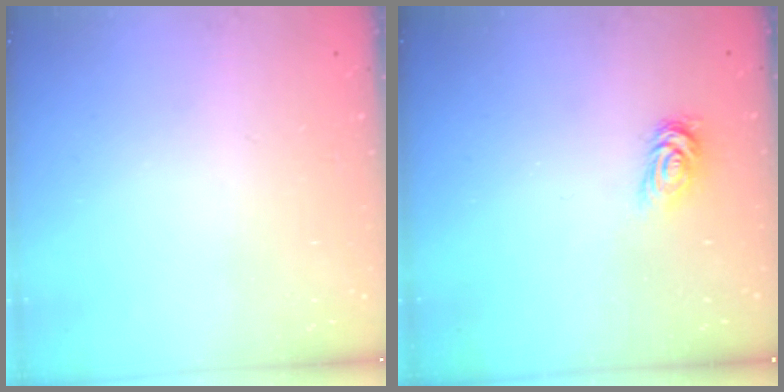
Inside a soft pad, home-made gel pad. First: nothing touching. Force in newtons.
{"total": 2.7, "press": 2.7, "slide": 0.4}